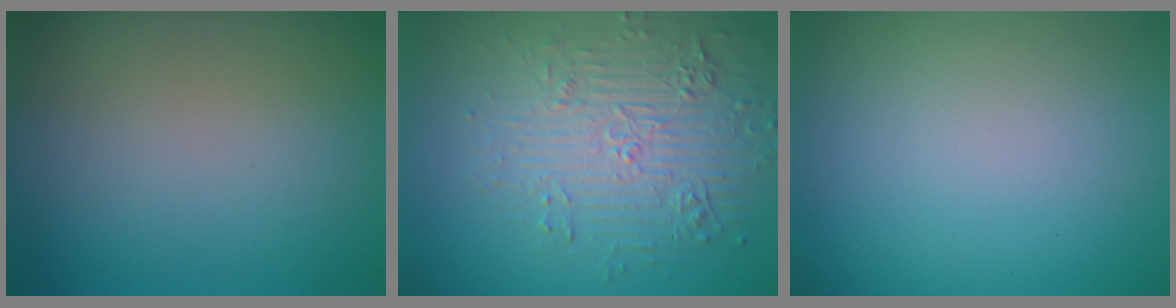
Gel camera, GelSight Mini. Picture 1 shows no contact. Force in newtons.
{"total": 4.8, "press": 4.2, "slide": 2.4}
{"total": 0.0}